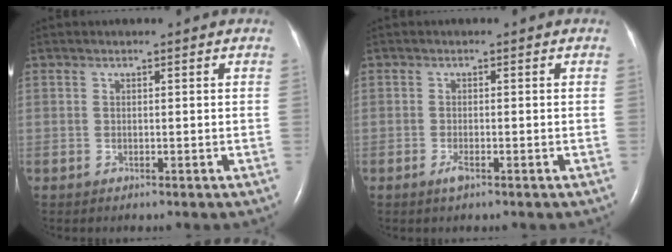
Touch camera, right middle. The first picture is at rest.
{"total": 1.4, "force": [-0.8, 0.2, 1.1], "torque": [-0.027, -0.003, -0.015]}